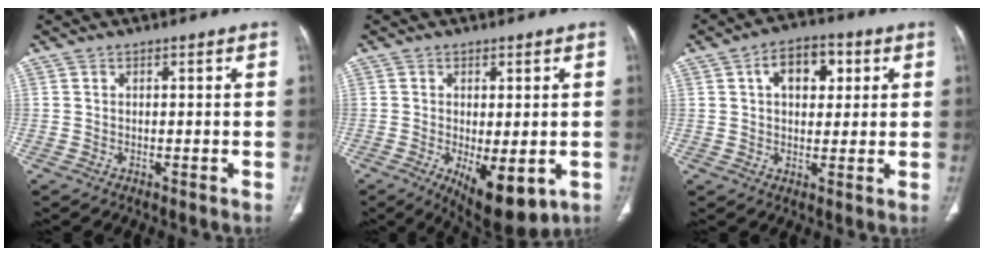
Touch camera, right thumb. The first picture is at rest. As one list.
[{"total": 10.7, "force": [-3.2, 4.6, 9.1], "torque": [-0.124, -0.017, -0.033]}, {"total": 8.8, "force": [2.7, 5.6, 6.3], "torque": [-0.066, 0.007, 0.038]}]